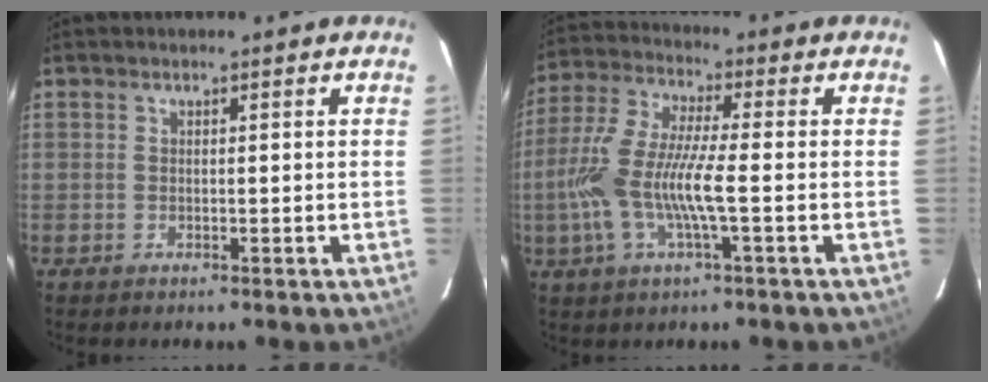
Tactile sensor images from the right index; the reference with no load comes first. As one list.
[{"total": 12.7, "force": [-2.7, 2.0, 12.2], "torque": [-0.260, -0.003, -0.051]}]